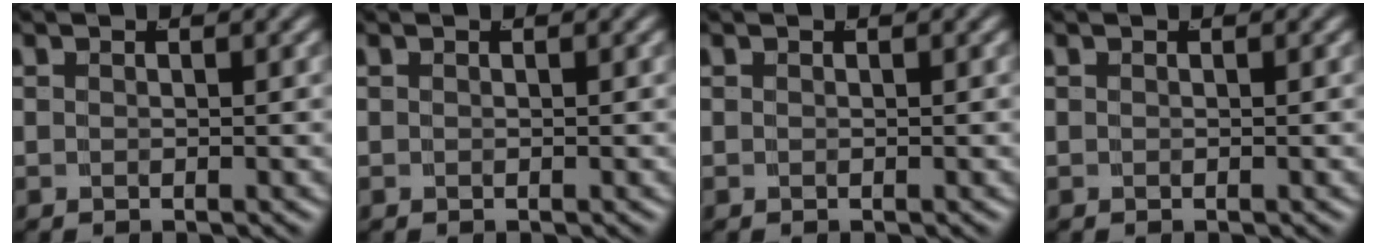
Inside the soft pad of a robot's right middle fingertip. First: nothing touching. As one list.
[{"total": 0.0}, {"total": 0.0}, {"total": 0.0}]